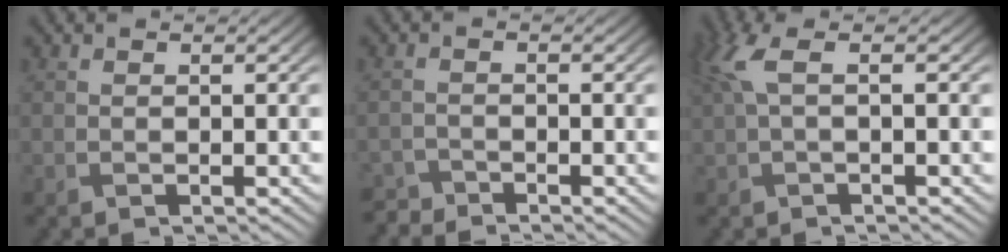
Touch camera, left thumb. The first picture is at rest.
{"total": 2.0, "force": [-2.0, 0.3, -0.1], "torque": [0.002, -0.004, -0.044]}
{"total": 3.8, "force": [1.1, 1.0, 3.5], "torque": [-0.082, 0.013, 0.019]}